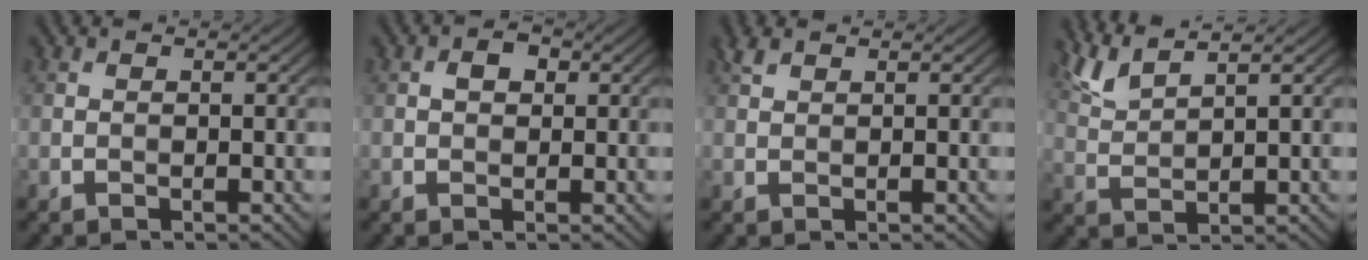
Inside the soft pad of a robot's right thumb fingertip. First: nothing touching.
{"total": 2.0, "force": [0.5, 1.4, 1.3], "torque": [-0.025, 0.003, 0.005]}
{"total": 1.5, "force": [1.2, 0.5, 0.8], "torque": [-0.021, 0.008, 0.026]}
{"total": 5.1, "force": [4.0, 0.9, 3.0], "torque": [-0.074, 0.010, 0.087]}